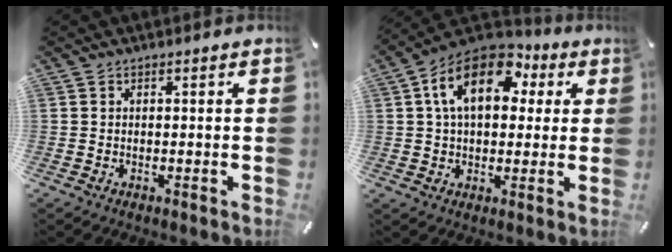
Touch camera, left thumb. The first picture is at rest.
{"total": 15.4, "force": [4.8, 9.9, 10.8], "torque": [-0.193, 0.004, 0.083]}